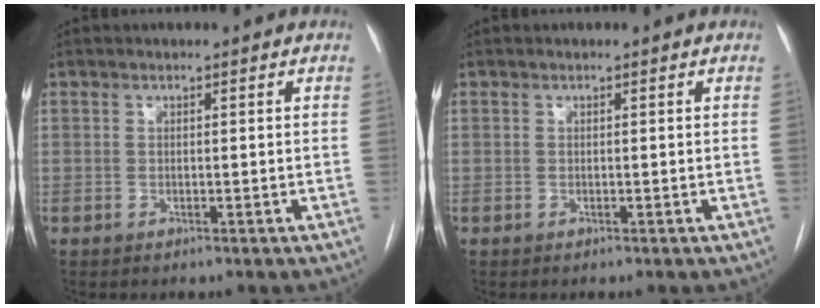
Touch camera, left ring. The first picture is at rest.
{"total": 0.0}